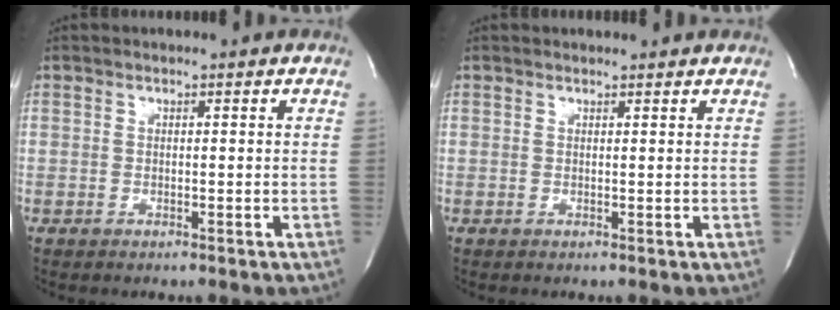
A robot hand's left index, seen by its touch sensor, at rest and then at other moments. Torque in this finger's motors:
{"motor_torque": [0.57, -0.56, 0.01, 0.01]}